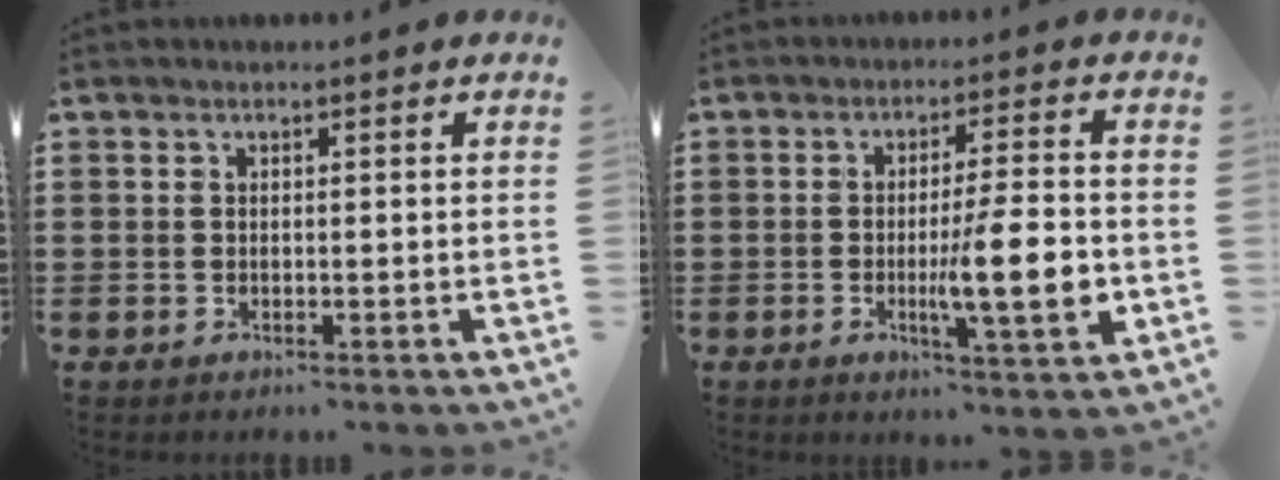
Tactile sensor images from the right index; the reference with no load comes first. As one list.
[{"total": 10.8, "force": [-2.1, 1.8, 10.4], "torque": [-0.159, -0.012, -0.035]}]